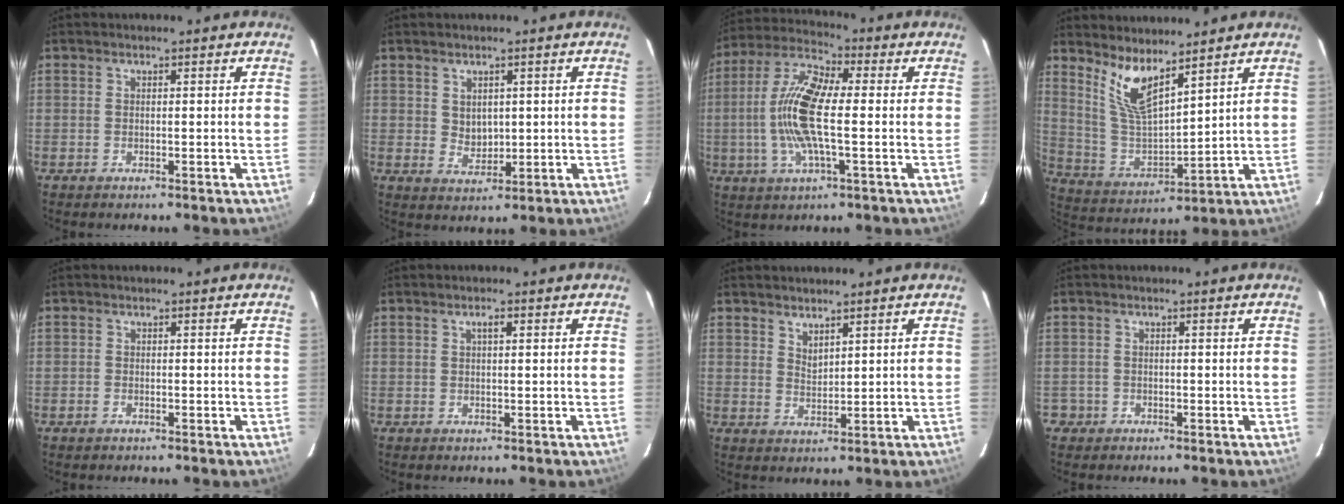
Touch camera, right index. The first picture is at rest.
{"total": 3.5, "force": [1.2, 2.7, 1.8], "torque": [-0.026, 0.001, 0.029]}
{"total": 13.8, "force": [-0.8, 3.9, 13.2], "torque": [-0.274, 0.009, -0.027]}
{"total": 9.6, "force": [6.9, 2.5, 6.1], "torque": [-0.124, -0.014, 0.147]}
{"total": 0.9, "force": [-0.6, 0.6, 0.1], "torque": [-0.002, -0.001, -0.011]}
{"total": 1.4, "force": [0.5, 0.5, 1.2], "torque": [-0.020, 0.004, 0.008]}
{"total": 2.7, "force": [2.3, 1.0, 1.0], "torque": [-0.015, -0.003, 0.042]}
{"total": 2.2, "force": [-1.0, 2.0, -0.2], "torque": [0.004, 0.011, -0.012]}